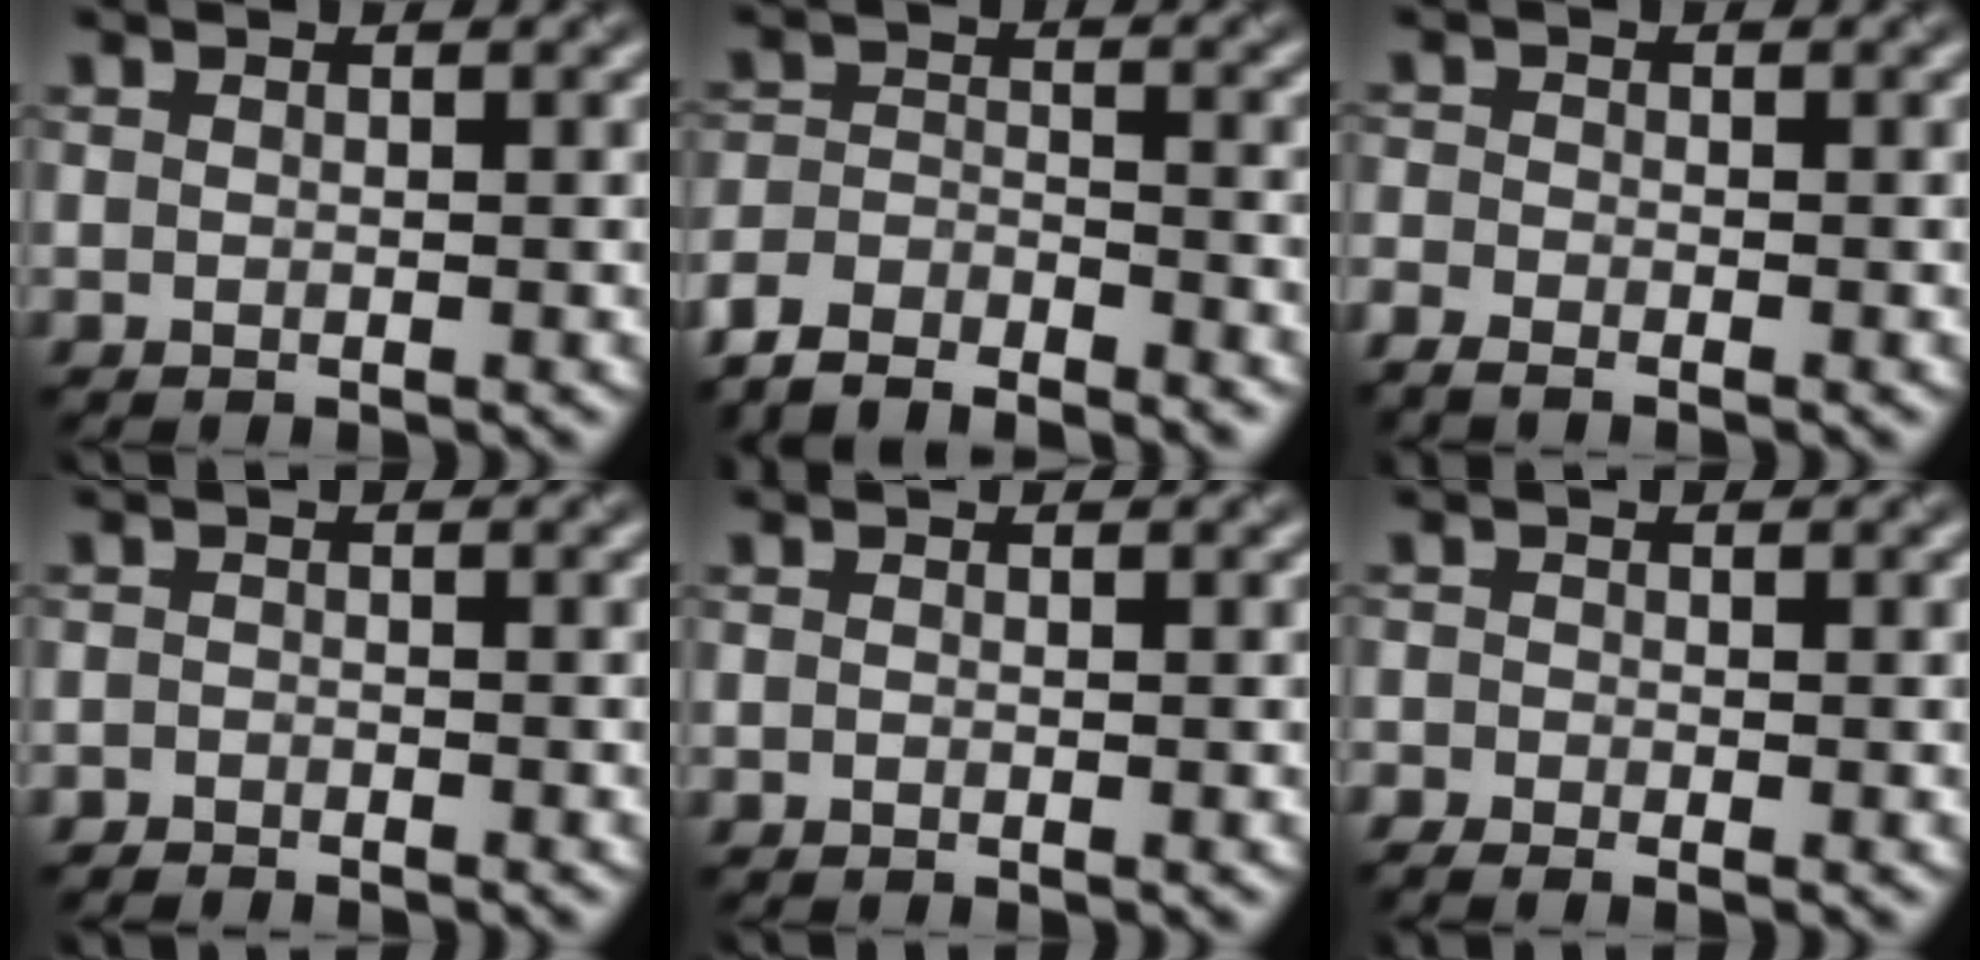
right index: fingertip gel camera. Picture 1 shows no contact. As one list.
[{"total": 5.4, "force": [-5.2, 0.9, 1.2], "torque": [-0.026, -0.007, -0.104]}, {"total": 1.9, "force": [-1.7, 0.5, 0.7], "torque": [-0.019, -0.005, -0.036]}, {"total": 1.4, "force": [-1.3, 0.1, 0.0], "torque": [0.001, 0.001, -0.029]}, {"total": 0.0}, {"total": 1.4, "force": [-1.2, 0.3, 0.5], "torque": [-0.011, -0.004, -0.028]}]